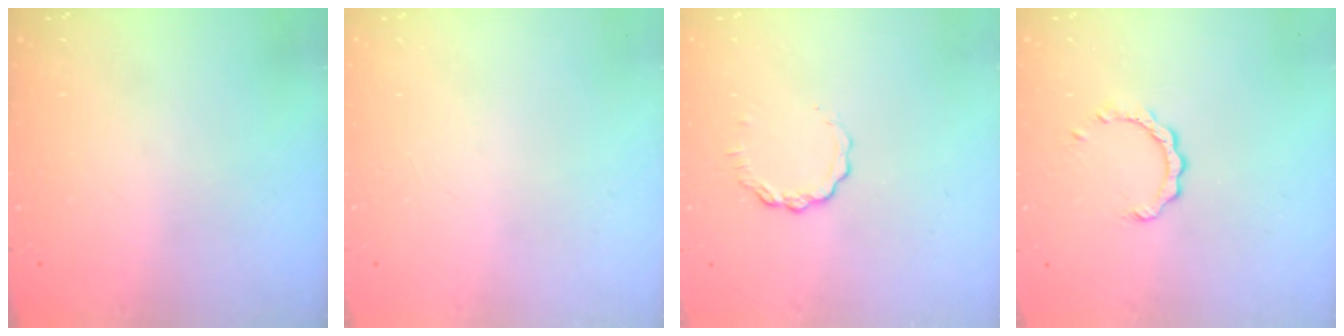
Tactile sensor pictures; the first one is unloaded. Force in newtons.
{"total": 0.0}
{"total": 3.8, "press": 3.7, "slide": 0.3}
{"total": 2.3, "press": 2.3, "slide": 0.2}